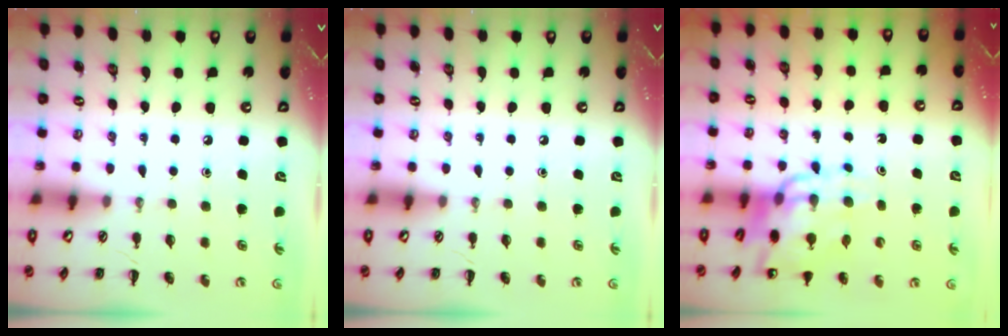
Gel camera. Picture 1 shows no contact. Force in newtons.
{"total": 0.0}
{"total": 13.1, "press": 12.5, "slide": 4.1}